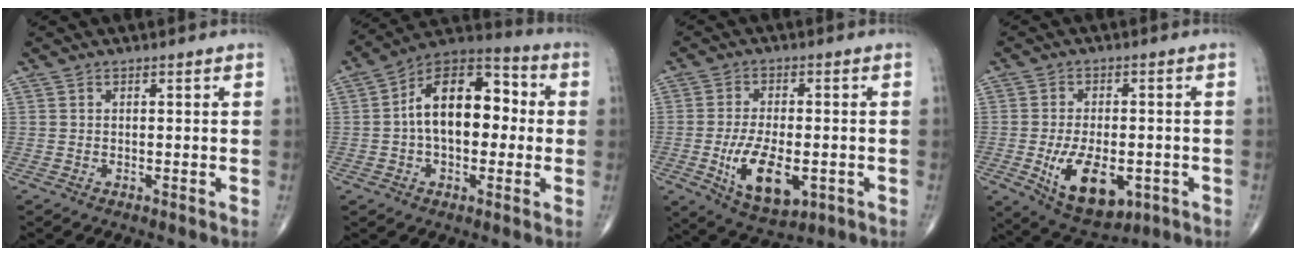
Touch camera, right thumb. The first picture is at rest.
{"total": 16.6, "force": [0.7, 9.8, 13.3], "torque": [-0.184, 0.043, -0.001]}
{"total": 11.9, "force": [-3.2, 5.8, 9.9], "torque": [-0.167, -0.005, -0.042]}
{"total": 12.9, "force": [-3.8, 6.9, 10.2], "torque": [-0.152, -0.001, -0.044]}